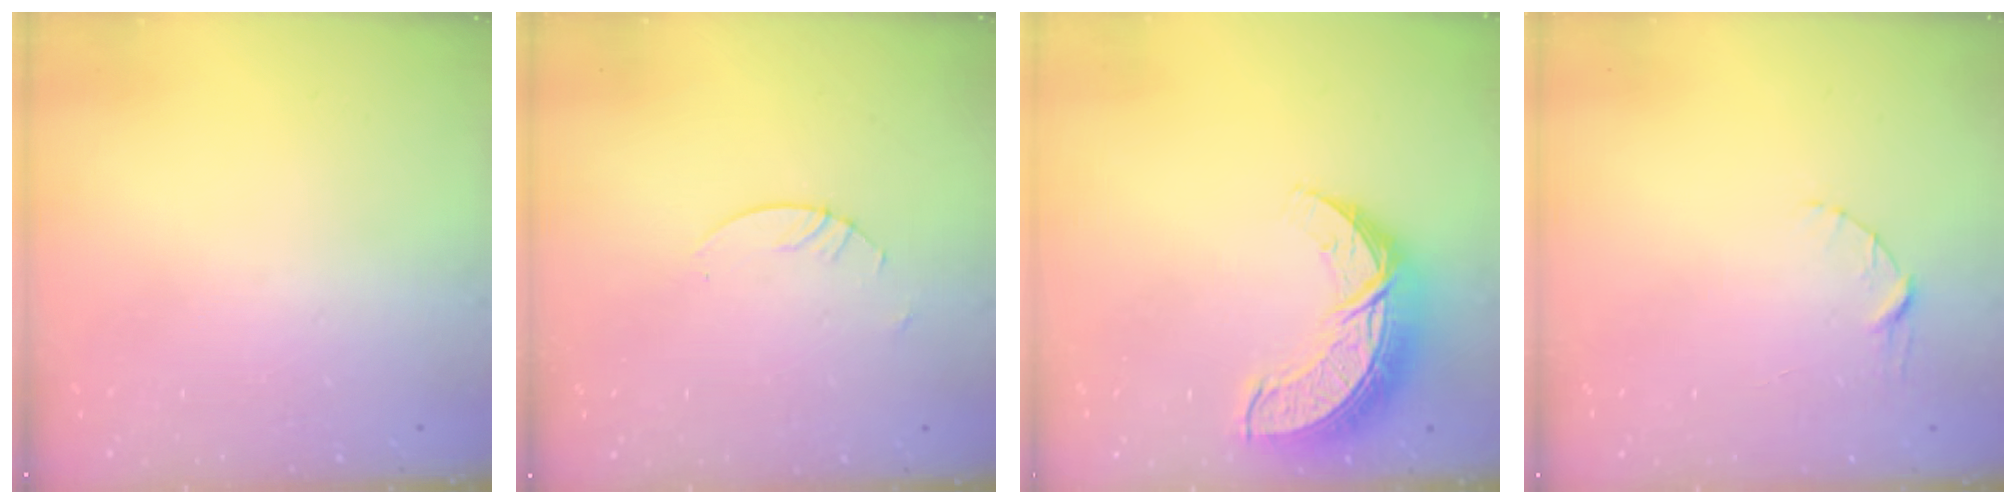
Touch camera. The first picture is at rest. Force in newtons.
{"total": 2.7, "press": 2.7, "slide": 0.2}
{"total": 11.4, "press": 11.4, "slide": 0.8}
{"total": 3.8, "press": 3.8, "slide": 0.4}